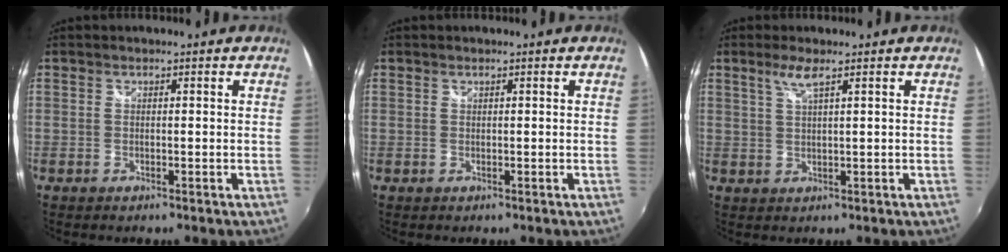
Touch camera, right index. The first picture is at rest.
{"total": 0.0}
{"total": 2.8, "force": [1.7, 0.0, 2.2], "torque": [-0.045, 0.001, 0.035]}